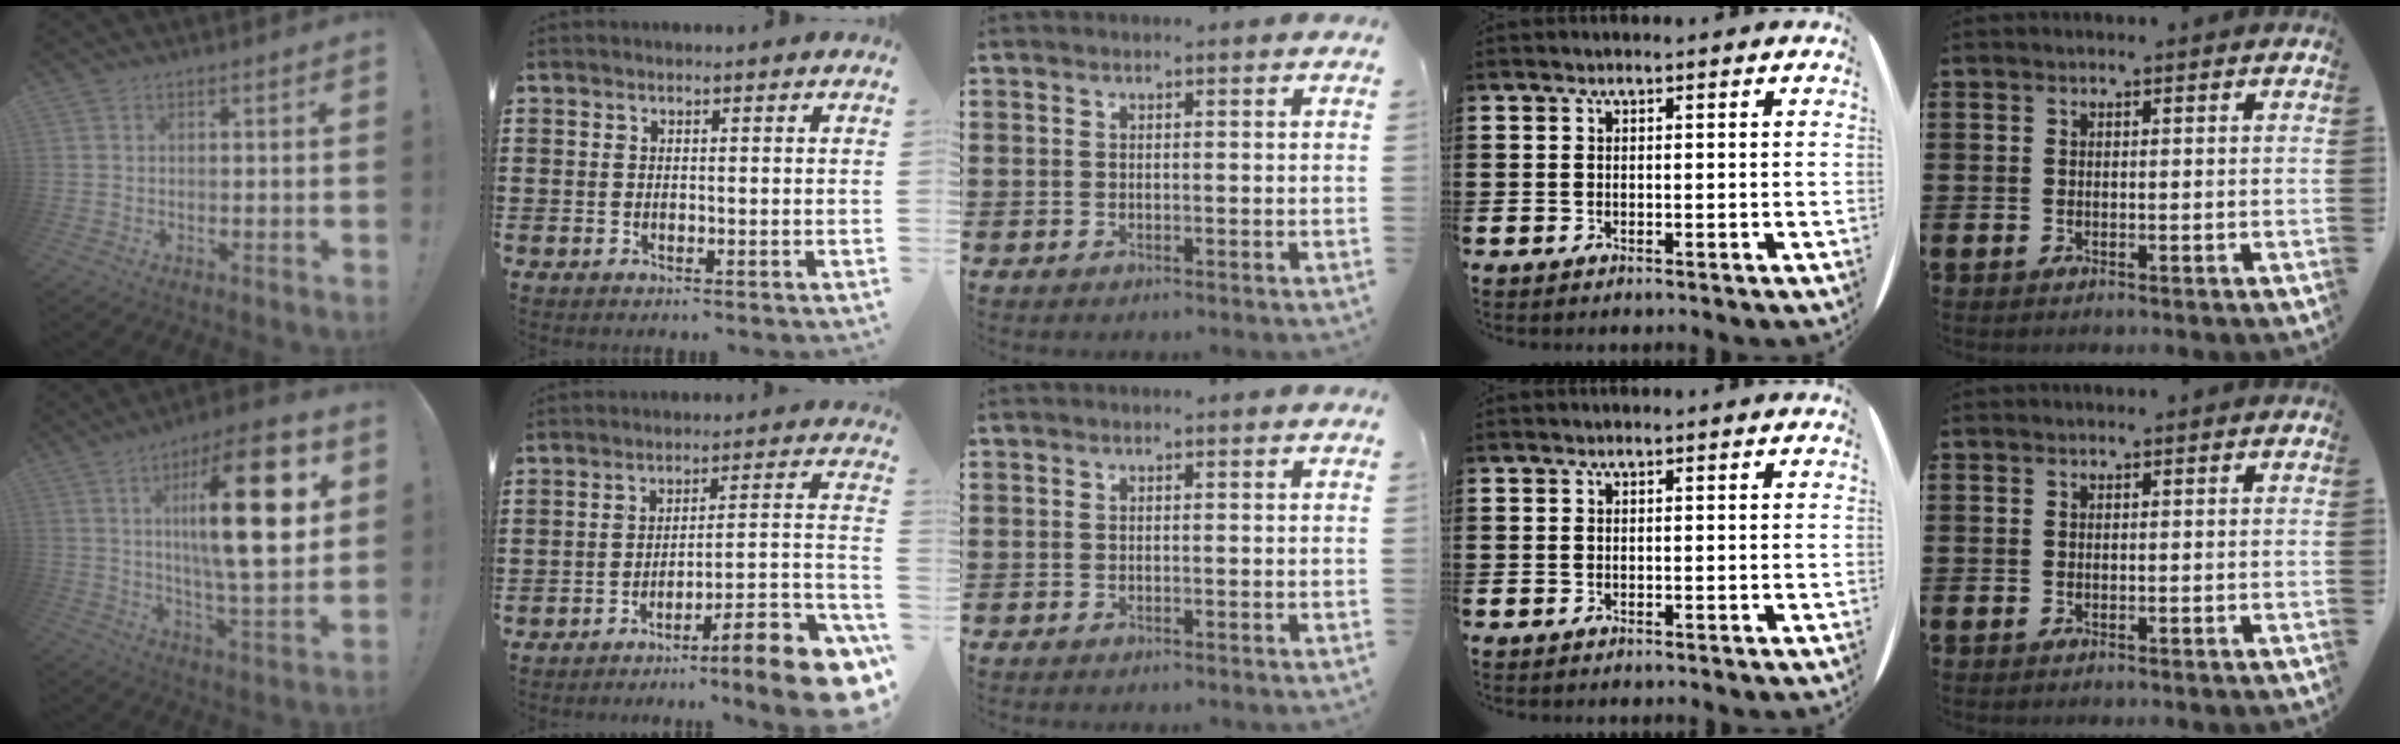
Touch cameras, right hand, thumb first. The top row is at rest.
{"thumb": {"total": 24.2, "force": [6.1, 6.5, 22.5], "torque": [-0.359, -0.018, 0.079]}, "index": {"total": 9.6, "force": [-7.1, 0.6, 6.4], "torque": [-0.075, 0.000, -0.140]}}